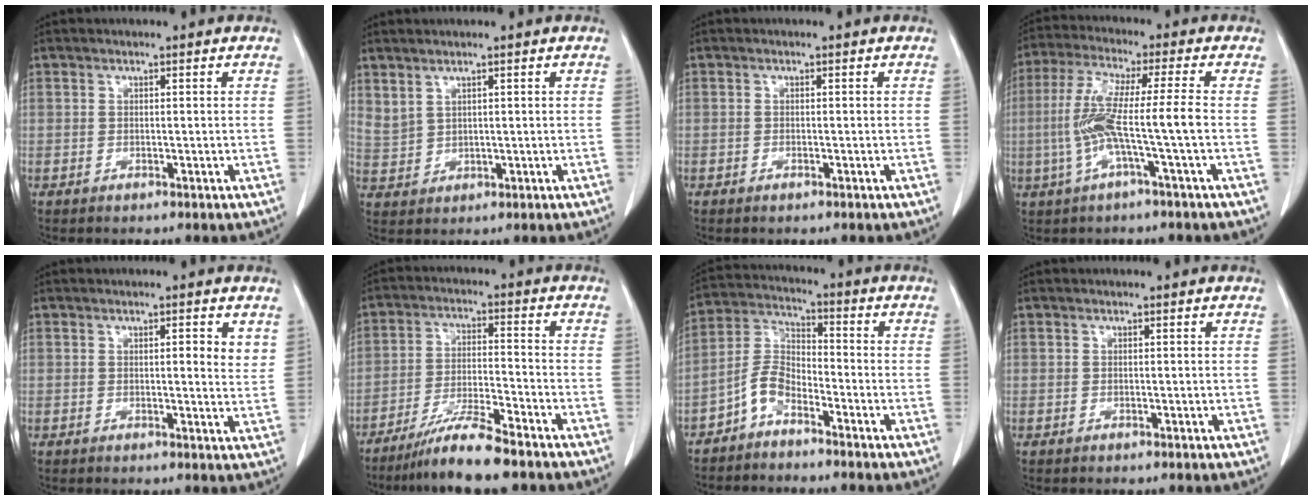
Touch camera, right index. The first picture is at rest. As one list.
[{"total": 3.0, "force": [2.4, 1.4, 1.3], "torque": [-0.031, -0.001, 0.060]}, {"total": 0.6, "force": [-0.4, 0.2, 0.3], "torque": [-0.010, -0.001, -0.005]}, {"total": 9.6, "force": [-1.9, -0.8, 9.4], "torque": [-0.196, 0.009, -0.040]}, {"total": 3.0, "force": [1.4, 0.7, 2.6], "torque": [-0.031, -0.006, 0.013]}, {"total": 8.8, "force": [-7.1, 0.0, 5.2], "torque": [-0.096, -0.024, -0.130]}, {"total": 5.7, "force": [-3.8, 2.5, 3.3], "torque": [-0.077, 0.012, -0.085]}, {"total": 0.0}]